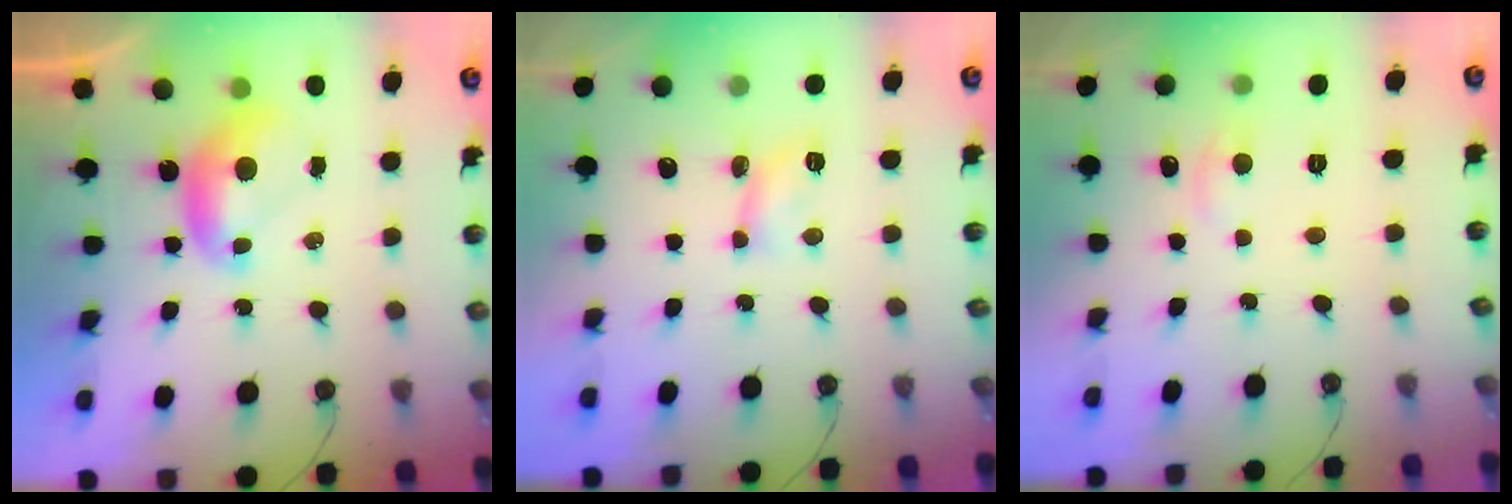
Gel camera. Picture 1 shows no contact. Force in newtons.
{"total": 2.9, "press": 2.9, "slide": 0.5}
{"total": 1.3, "press": 1.2, "slide": 0.5}